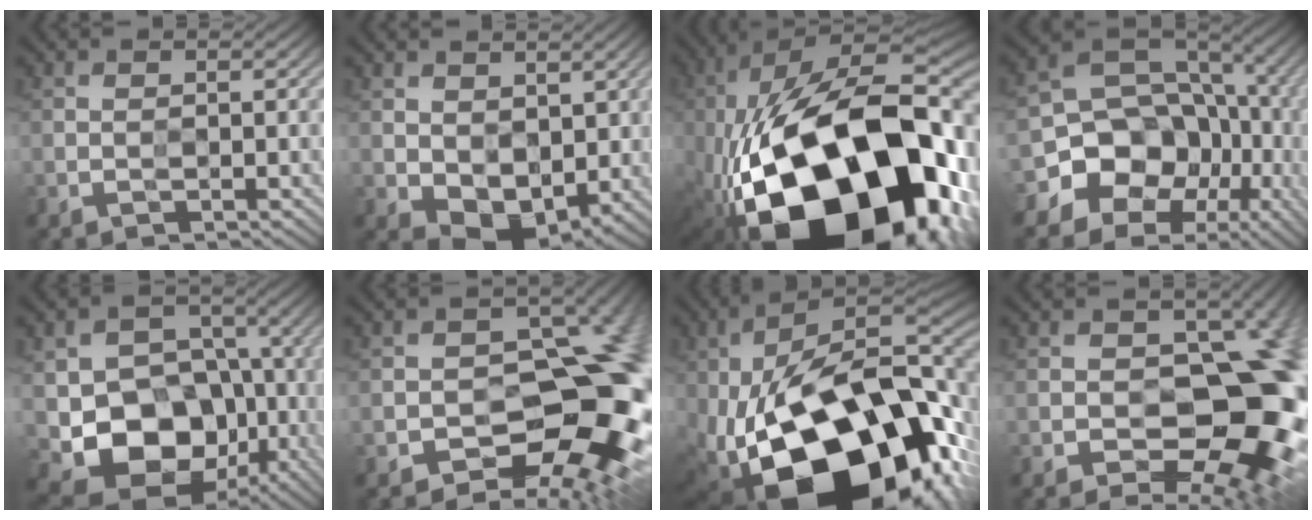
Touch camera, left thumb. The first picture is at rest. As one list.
[{"total": 5.7, "force": [1.1, 4.1, 3.8], "torque": [-0.084, -0.020, 0.029]}, {"total": 24.0, "force": [-8.1, 13.0, 18.5], "torque": [-0.378, -0.037, -0.105]}, {"total": 15.2, "force": [-4.6, 12.6, 7.3], "torque": [-0.151, -0.021, -0.089]}, {"total": 13.2, "force": [-3.1, 10.3, 7.7], "torque": [-0.132, -0.035, -0.054]}, {"total": 13.2, "force": [-4.4, 8.0, 9.6], "torque": [-0.082, -0.007, -0.071]}, {"total": 23.5, "force": [-5.2, 14.4, 17.8], "torque": [-0.335, -0.058, -0.059]}, {"total": 15.2, "force": [-3.7, 8.8, 11.9], "torque": [-0.125, -0.007, -0.056]}]